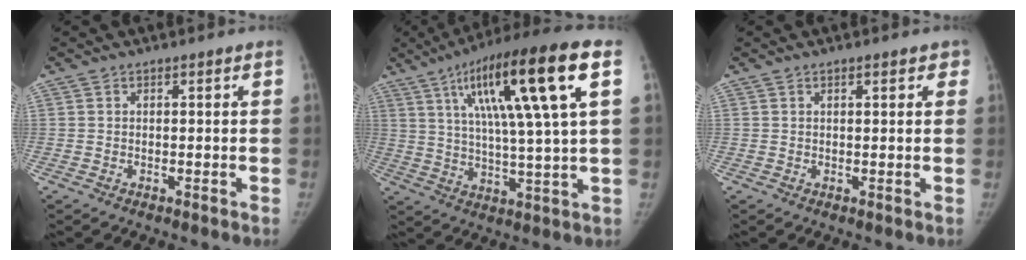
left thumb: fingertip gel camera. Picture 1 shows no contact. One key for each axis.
{"total": 20.8, "fx": 7.7, "fy": 2.7, "fz": 19.1, "tx": -0.314, "ty": 0.001, "tz": 0.119}
{"total": 2.5, "fx": 1.4, "fy": 1.1, "fz": 1.7, "tx": -0.009, "ty": -0.001, "tz": 0.014}